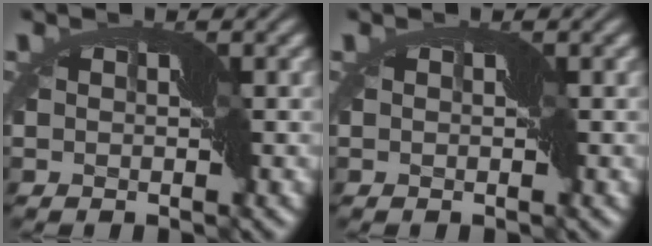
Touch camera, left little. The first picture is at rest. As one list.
[{"total": 0.0}]